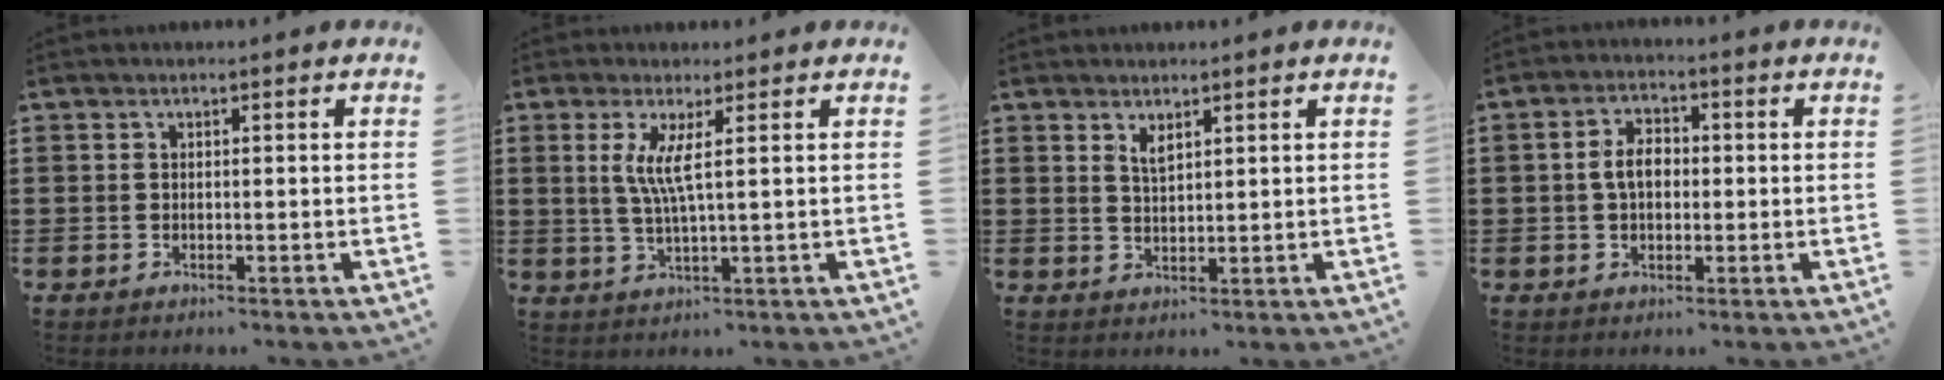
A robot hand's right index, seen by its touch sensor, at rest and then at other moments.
{"total": 4.8, "force": [1.2, -0.3, 4.7], "torque": [-0.095, -0.011, 0.020]}
{"total": 2.0, "force": [1.5, 0.5, 1.3], "torque": [-0.028, -0.001, 0.028]}
{"total": 4.3, "force": [0.1, 2.6, 3.5], "torque": [-0.072, 0.008, 0.000]}